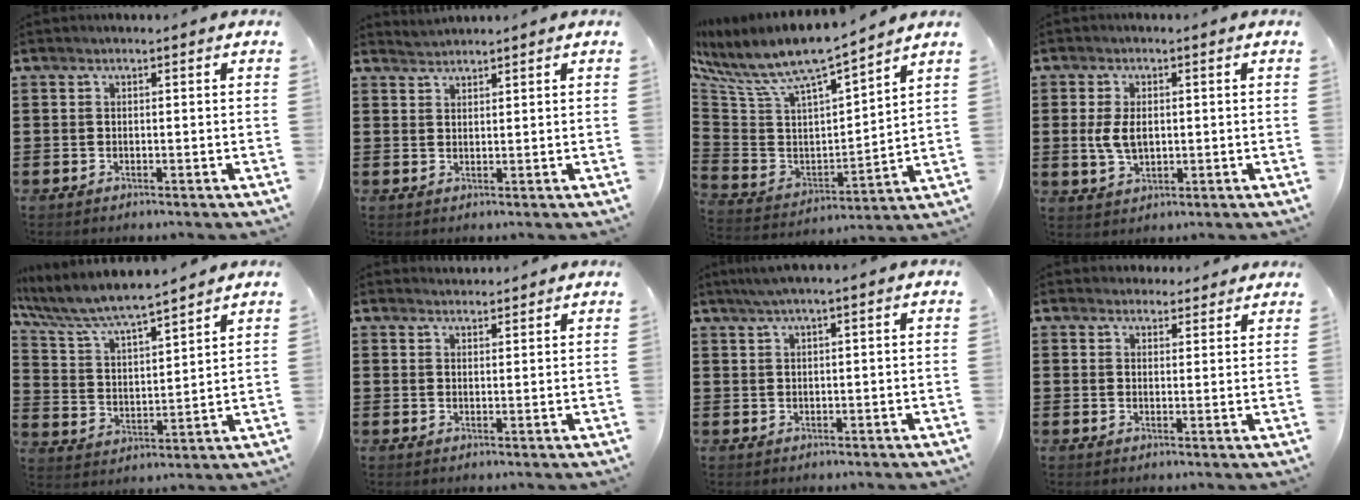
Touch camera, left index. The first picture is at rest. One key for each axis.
{"total": 1.6, "fx": 1.6, "fy": -0.1, "fz": -0.2, "tx": -0.001, "ty": 0.001, "tz": 0.033}
{"total": 9.0, "fx": 7.7, "fy": 1.4, "fz": 4.5, "tx": -0.125, "ty": -0.060, "tz": 0.129}
{"total": 4.6, "fx": 0.1, "fy": 2.8, "fz": 3.6, "tx": -0.089, "ty": 0.005, "tz": -0.003}
{"total": 6.4, "fx": 5.8, "fy": 0.7, "fz": 2.5, "tx": -0.078, "ty": -0.035, "tz": 0.096}
{"total": 1.8, "fx": 1.8, "fy": 0.1, "fz": 0.0, "tx": -0.005, "ty": -0.001, "tz": 0.036}
{"total": 1.6, "fx": 0.8, "fy": -0.1, "fz": 1.4, "tx": -0.027, "ty": -0.001, "tz": 0.014}
{"total": 2.8, "fx": 2.6, "fy": 1.0, "fz": 0.1, "tx": -0.002, "ty": -0.005, "tz": 0.049}